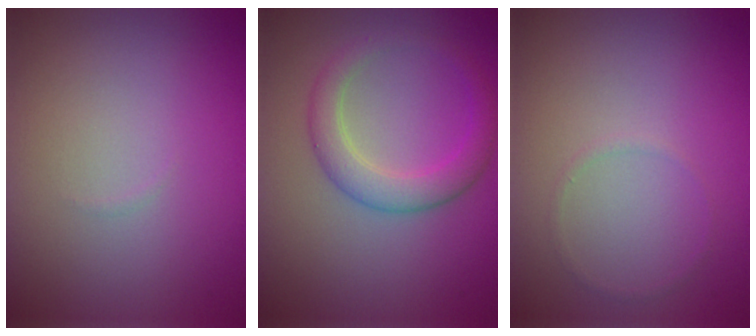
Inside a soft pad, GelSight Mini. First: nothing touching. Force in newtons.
{"total": 3.3, "press": 3.3, "slide": 0.1}
{"total": 0.5, "press": 0.5, "slide": 0.1}